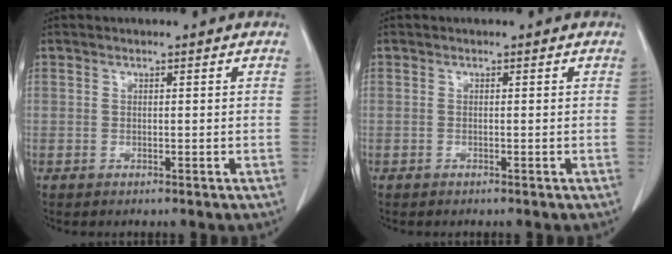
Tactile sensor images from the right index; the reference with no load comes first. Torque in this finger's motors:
{"motor_torque": [0.07, 0.02, 0.00, 0.01]}